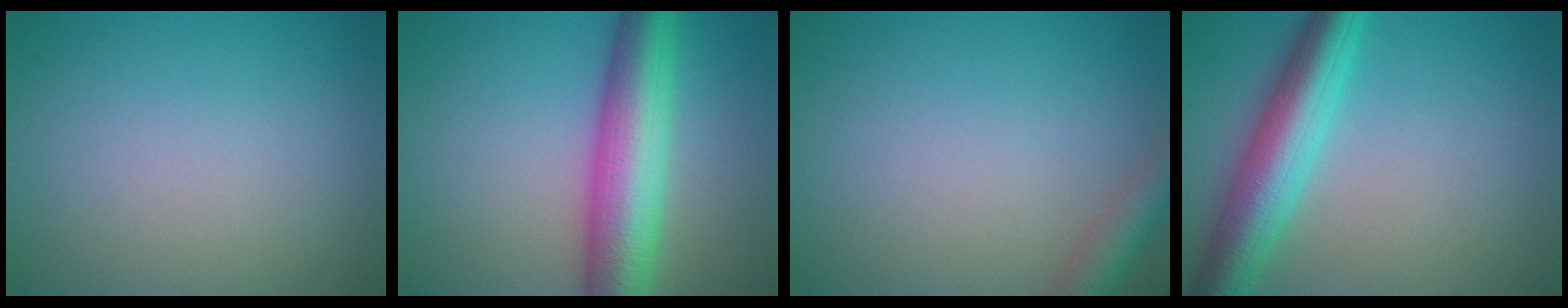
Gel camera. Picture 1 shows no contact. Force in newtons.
{"total": 9.3, "press": 9.3, "slide": 0.2}
{"total": 2.9, "press": 2.9, "slide": 0.2}
{"total": 7.1, "press": 7.0, "slide": 0.2}